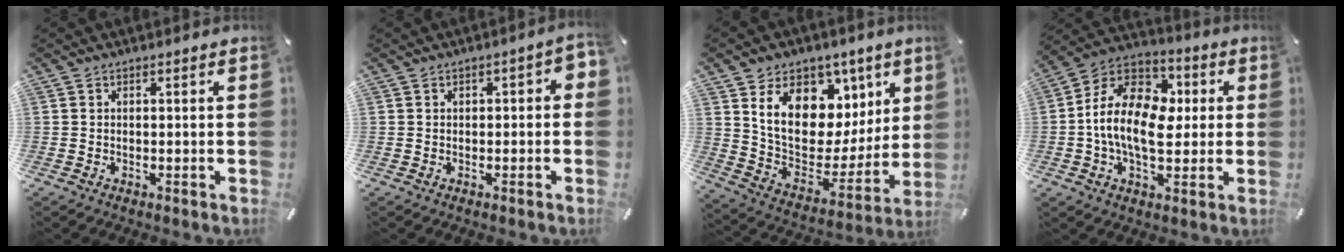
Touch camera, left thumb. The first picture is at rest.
{"total": 2.3, "force": [-0.8, 1.4, 1.6], "torque": [-0.028, 0.008, -0.016]}
{"total": 17.2, "force": [8.0, 12.3, 9.0], "torque": [-0.135, -0.061, 0.149]}
{"total": 16.8, "force": [-0.7, 11.3, 12.4], "torque": [-0.256, 0.006, -0.017]}